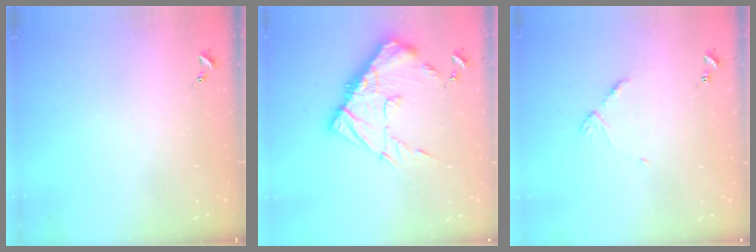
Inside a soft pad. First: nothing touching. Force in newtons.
{"total": 18.5, "press": 18.5, "slide": 1.8}
{"total": 4.4, "press": 4.3, "slide": 0.5}